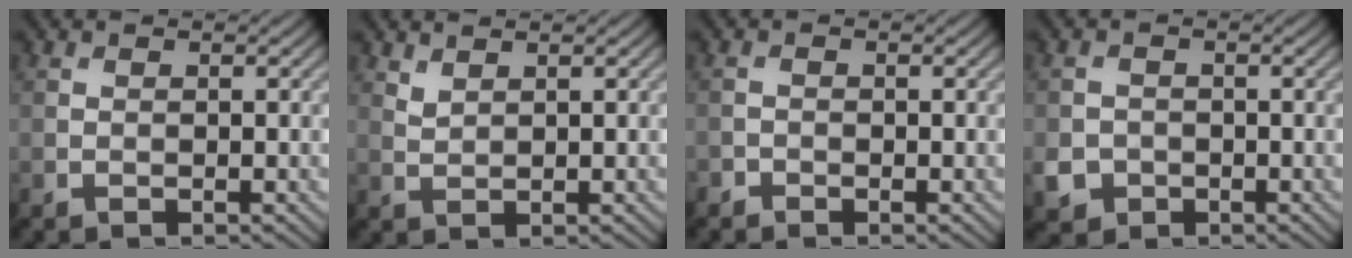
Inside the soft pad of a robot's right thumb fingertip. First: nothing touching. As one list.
[{"total": 1.4, "force": [1.2, 0.4, 0.5], "torque": [-0.021, -0.002, 0.031]}, {"total": 0.9, "force": [-0.8, 0.5, 0.0], "torque": [0.001, -0.001, -0.017]}, {"total": 3.1, "force": [-1.3, 2.6, 0.9], "torque": [-0.024, -0.010, -0.027]}]